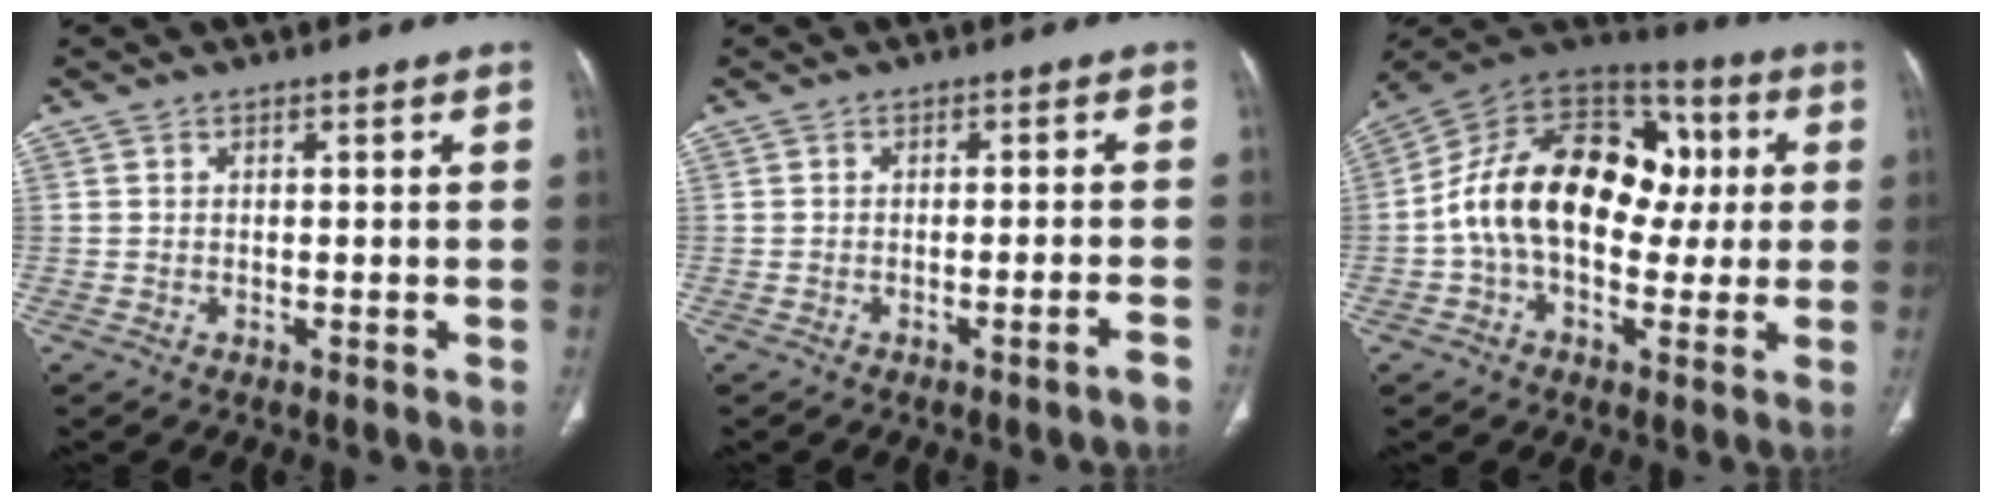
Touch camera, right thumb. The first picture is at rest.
{"total": 2.7, "force": [-1.8, -0.1, 2.0], "torque": [-0.040, 0.009, -0.022]}
{"total": 20.8, "force": [0.5, 14.1, 15.3], "torque": [-0.235, 0.046, 0.000]}